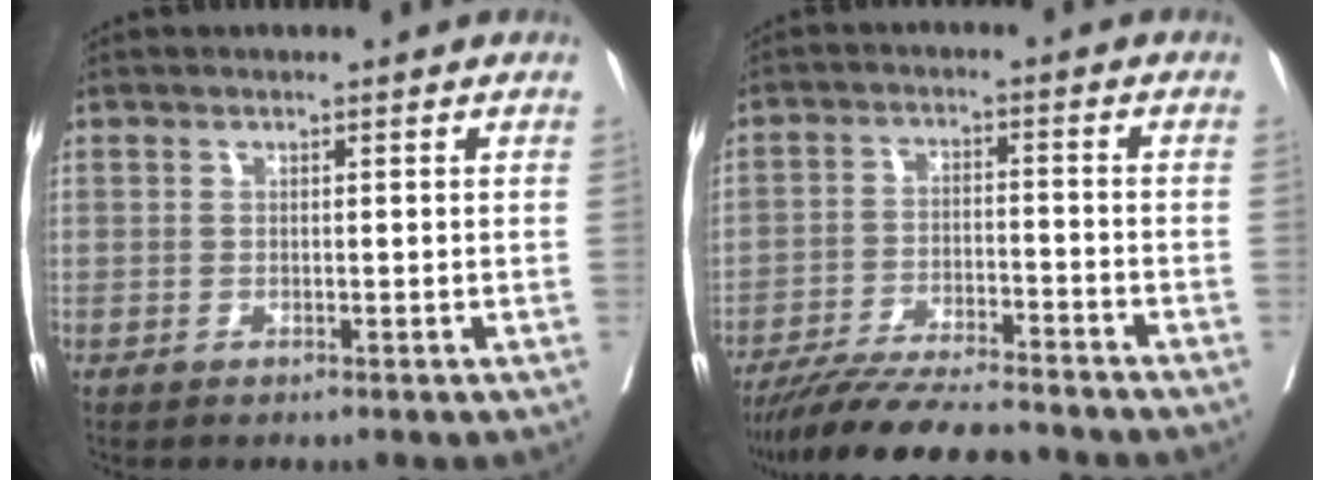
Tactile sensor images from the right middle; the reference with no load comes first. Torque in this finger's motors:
{"motor_torque": [0.95, -1.06, 0.09, 0.04]}